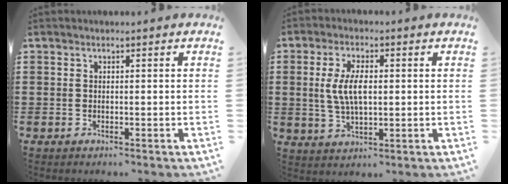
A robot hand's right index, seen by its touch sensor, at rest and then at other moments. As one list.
[{"total": 6.5, "force": [0.5, 2.8, 5.8], "torque": [-0.129, 0.005, 0.002]}]